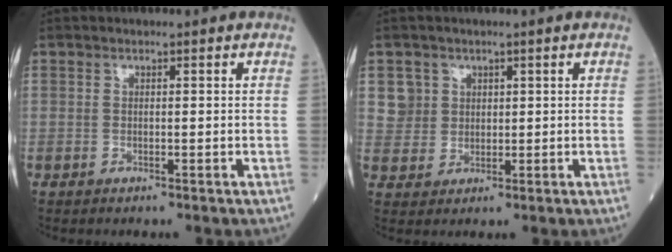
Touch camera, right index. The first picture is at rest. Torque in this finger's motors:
{"motor_torque": [-0.20, 0.19, -0.09, -0.02]}